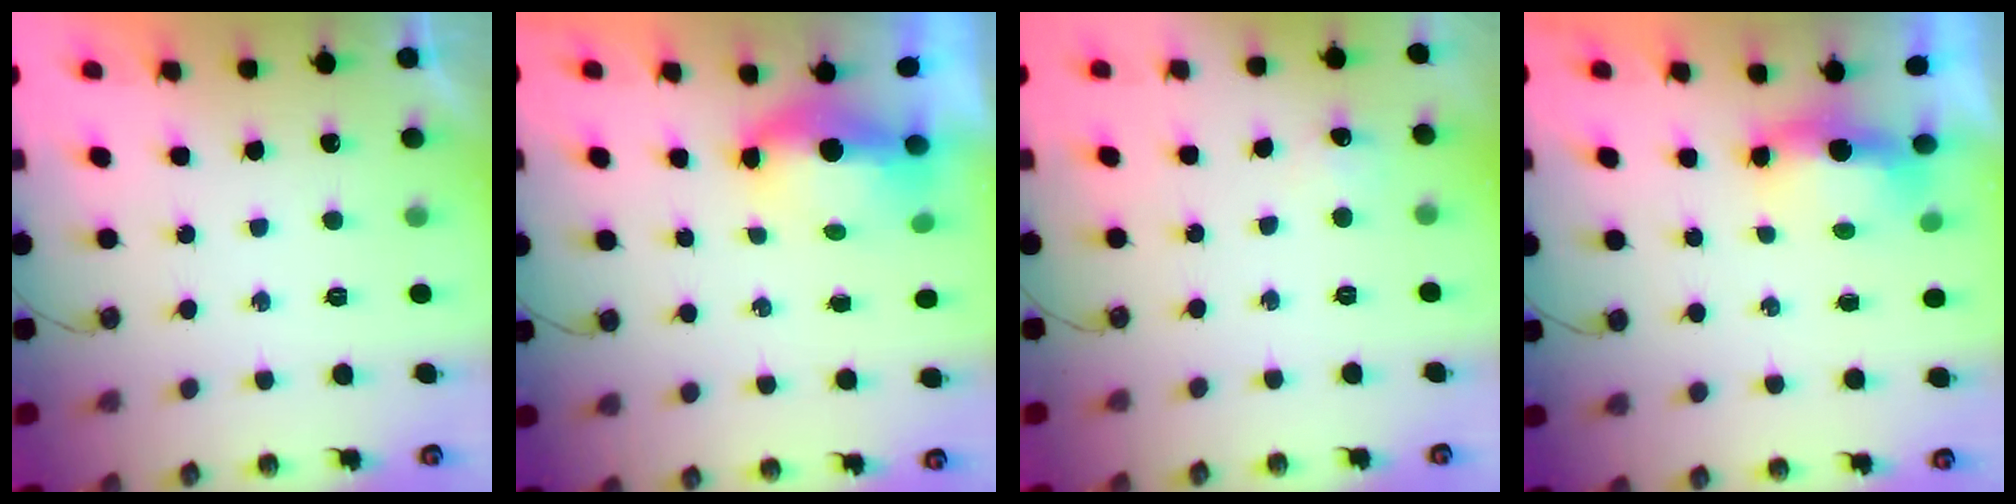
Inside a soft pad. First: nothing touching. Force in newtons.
{"total": 15.1, "press": 8.0, "slide": 12.8}
{"total": 5.6, "press": 5.6, "slide": 0.8}
{"total": 10.6, "press": 6.1, "slide": 8.7}